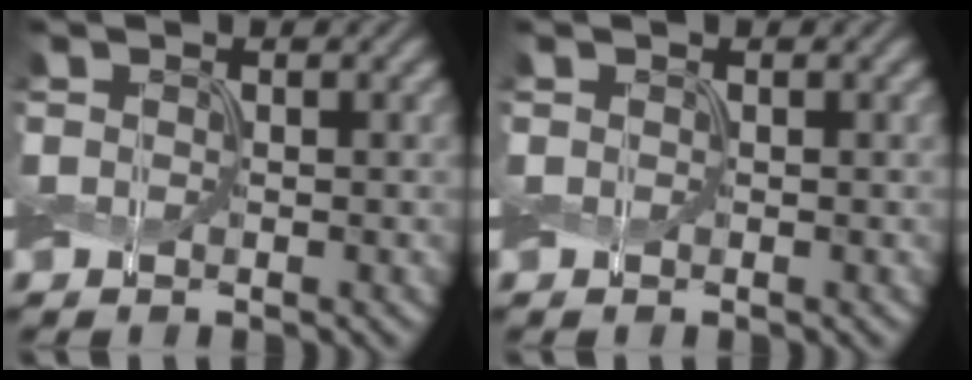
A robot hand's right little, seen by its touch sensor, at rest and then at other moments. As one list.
[{"total": 0.0}]